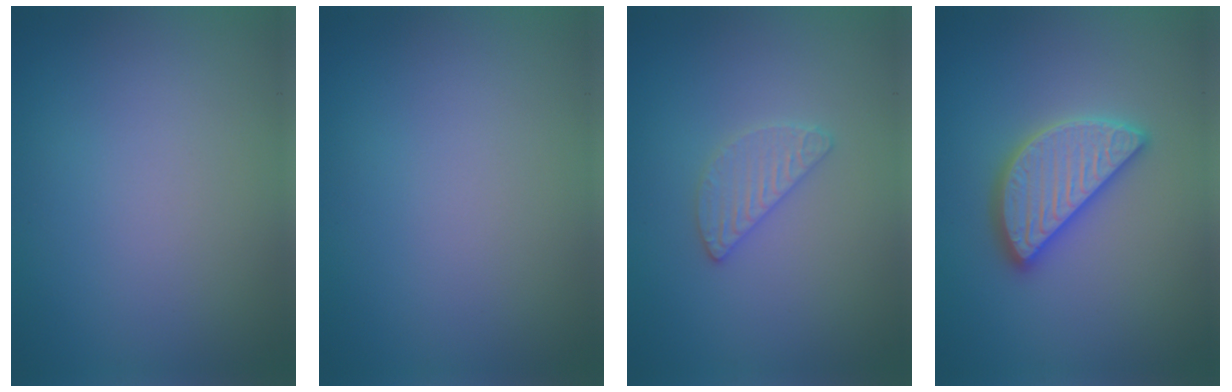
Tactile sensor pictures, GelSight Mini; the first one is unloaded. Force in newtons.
{"total": 0.0}
{"total": 2.0, "press": 2.0, "slide": 0.2}
{"total": 4.7, "press": 4.7, "slide": 0.4}